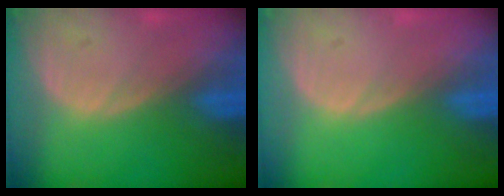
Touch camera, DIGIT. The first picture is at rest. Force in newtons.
{"total": 0.0}